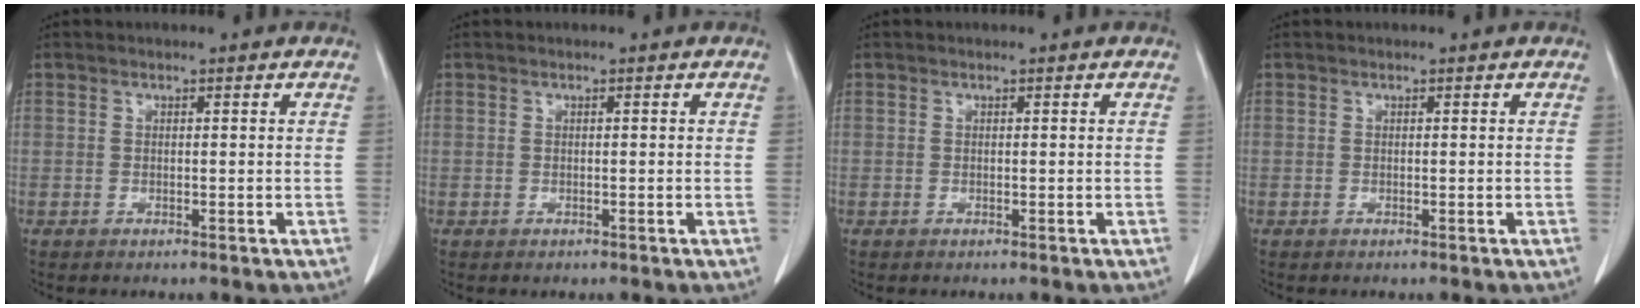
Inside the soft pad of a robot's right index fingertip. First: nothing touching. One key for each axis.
{"total": 0.0}
{"total": 0.0}
{"total": 0.0}